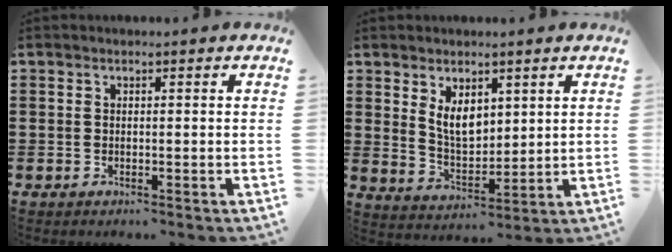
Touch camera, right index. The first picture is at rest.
{"total": 5.7, "force": [2.8, 3.4, 3.6], "torque": [-0.074, 0.001, 0.051]}